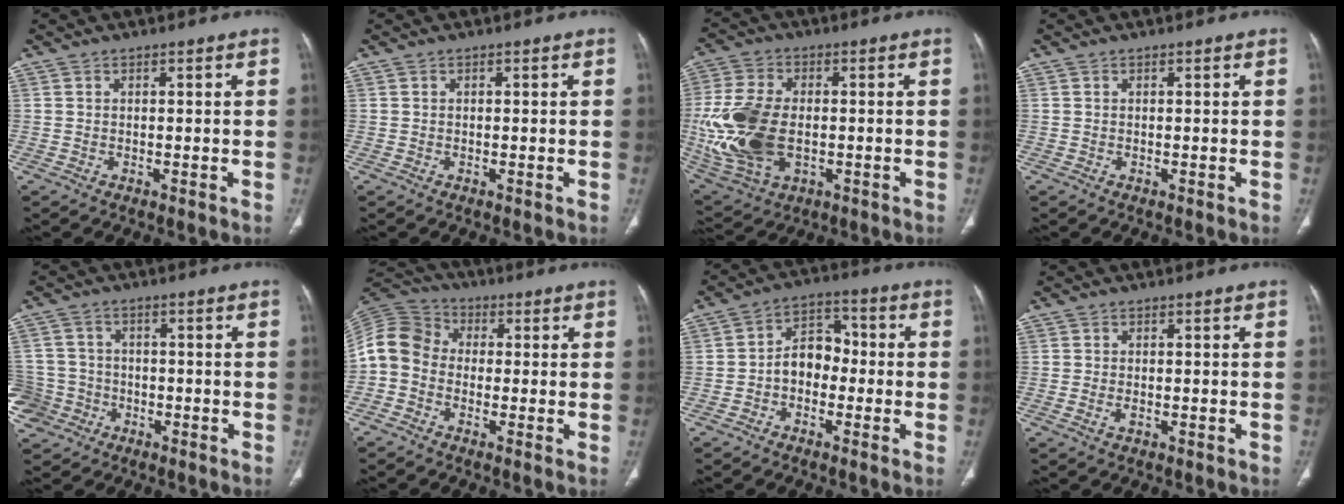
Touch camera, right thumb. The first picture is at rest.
{"total": 0.0}
{"total": 18.0, "force": [-1.8, 11.2, 14.0], "torque": [-0.307, -0.005, -0.019]}
{"total": 0.0}
{"total": 9.4, "force": [-4.3, 8.2, 1.5], "torque": [-0.035, 0.034, -0.072]}
{"total": 8.2, "force": [-1.0, 7.4, 3.5], "torque": [-0.068, 0.030, -0.040]}
{"total": 7.0, "force": [-1.1, 5.7, 3.8], "torque": [-0.035, 0.036, -0.035]}
{"total": 0.9, "force": [0.1, 0.9, 0.0], "torque": [-0.007, 0.005, 0.001]}